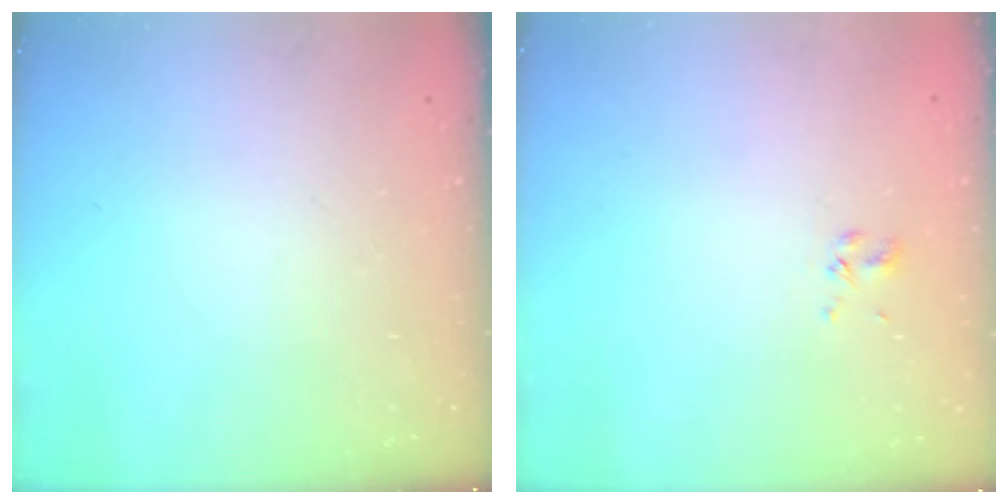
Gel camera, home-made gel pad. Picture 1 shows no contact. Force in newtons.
{"total": 2.5, "press": 2.3, "slide": 0.9}